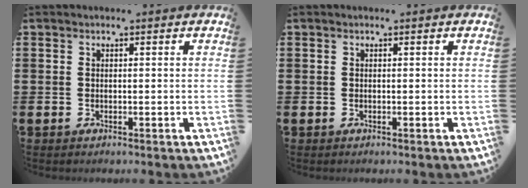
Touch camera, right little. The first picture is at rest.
{"total": 0.0}